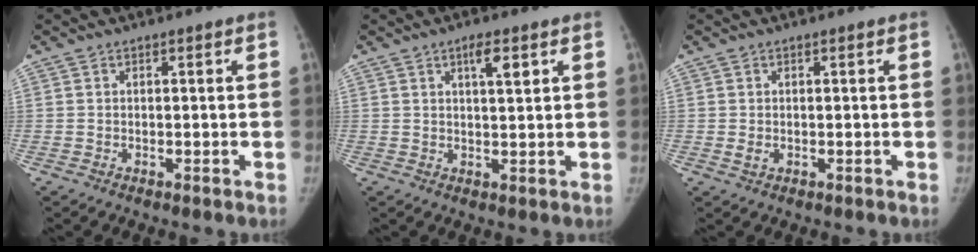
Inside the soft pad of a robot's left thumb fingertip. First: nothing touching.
{"total": 3.7, "force": [1.8, 0.9, 3.1], "torque": [-0.046, -0.008, 0.030]}
{"total": 1.1, "force": [0.0, 0.7, 0.9], "torque": [-0.011, 0.000, 0.003]}